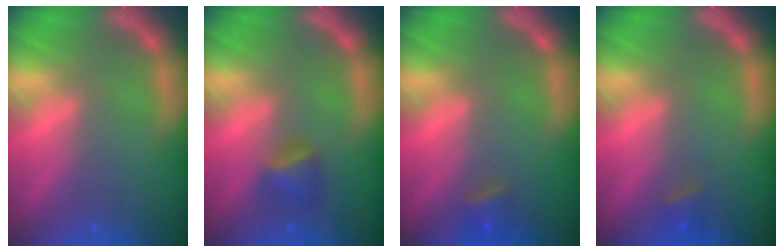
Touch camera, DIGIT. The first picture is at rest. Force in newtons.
{"total": 2.4}
{"total": 1.9}
{"total": 1.4}